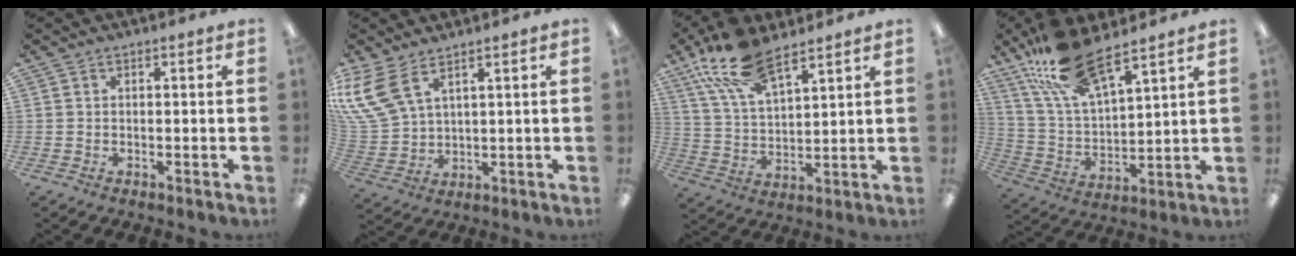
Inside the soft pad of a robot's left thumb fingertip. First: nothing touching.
{"total": 10.8, "force": [6.5, 5.7, 6.4], "torque": [-0.154, -0.021, 0.126]}
{"total": 14.5, "force": [9.8, 5.9, 9.0], "torque": [-0.183, -0.032, 0.179]}
{"total": 16.3, "force": [12.4, 5.2, 9.2], "torque": [-0.196, -0.058, 0.221]}